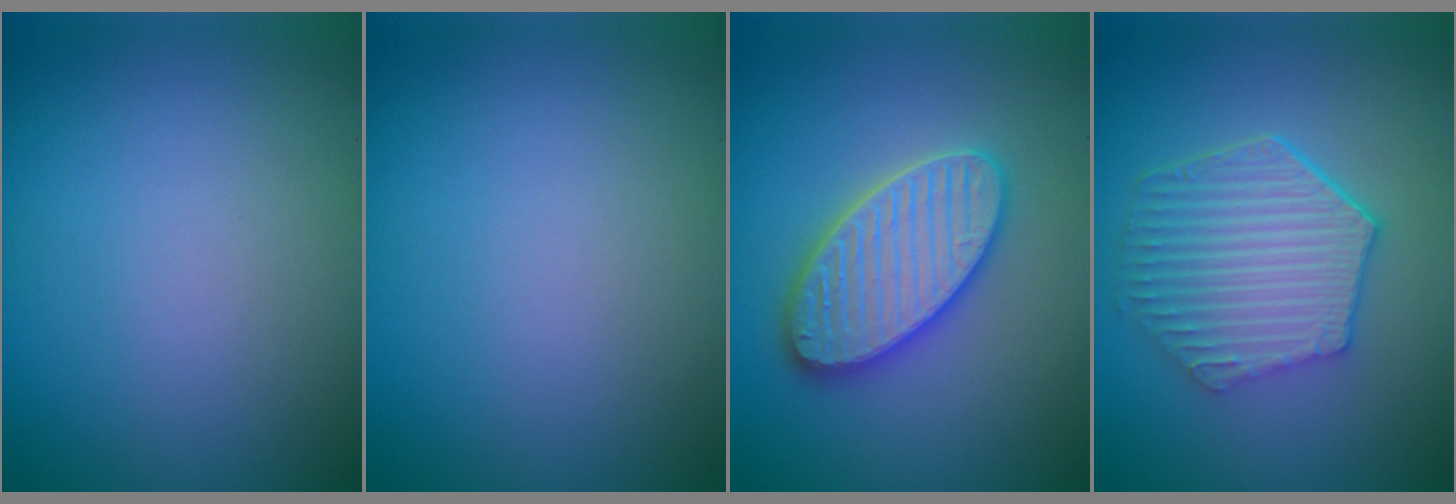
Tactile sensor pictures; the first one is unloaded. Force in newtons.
{"total": 0.0}
{"total": 5.8, "press": 5.8, "slide": 0.6}
{"total": 6.1, "press": 4.7, "slide": 4.0}